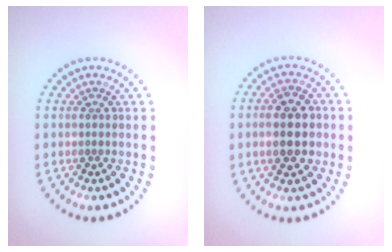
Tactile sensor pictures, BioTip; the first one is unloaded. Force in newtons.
{"total": 3.9, "press": 3.9, "slide": 0.2}